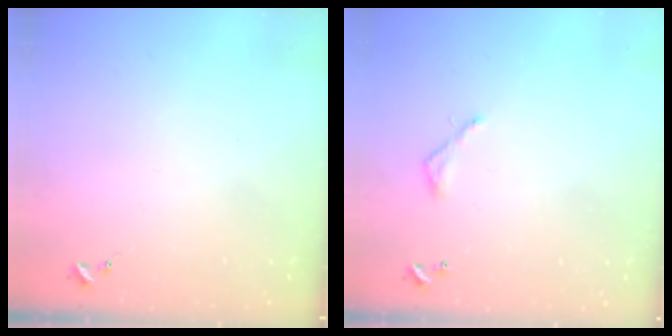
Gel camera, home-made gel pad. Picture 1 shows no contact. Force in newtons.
{"total": 4.1, "press": 4.1, "slide": 0.3}